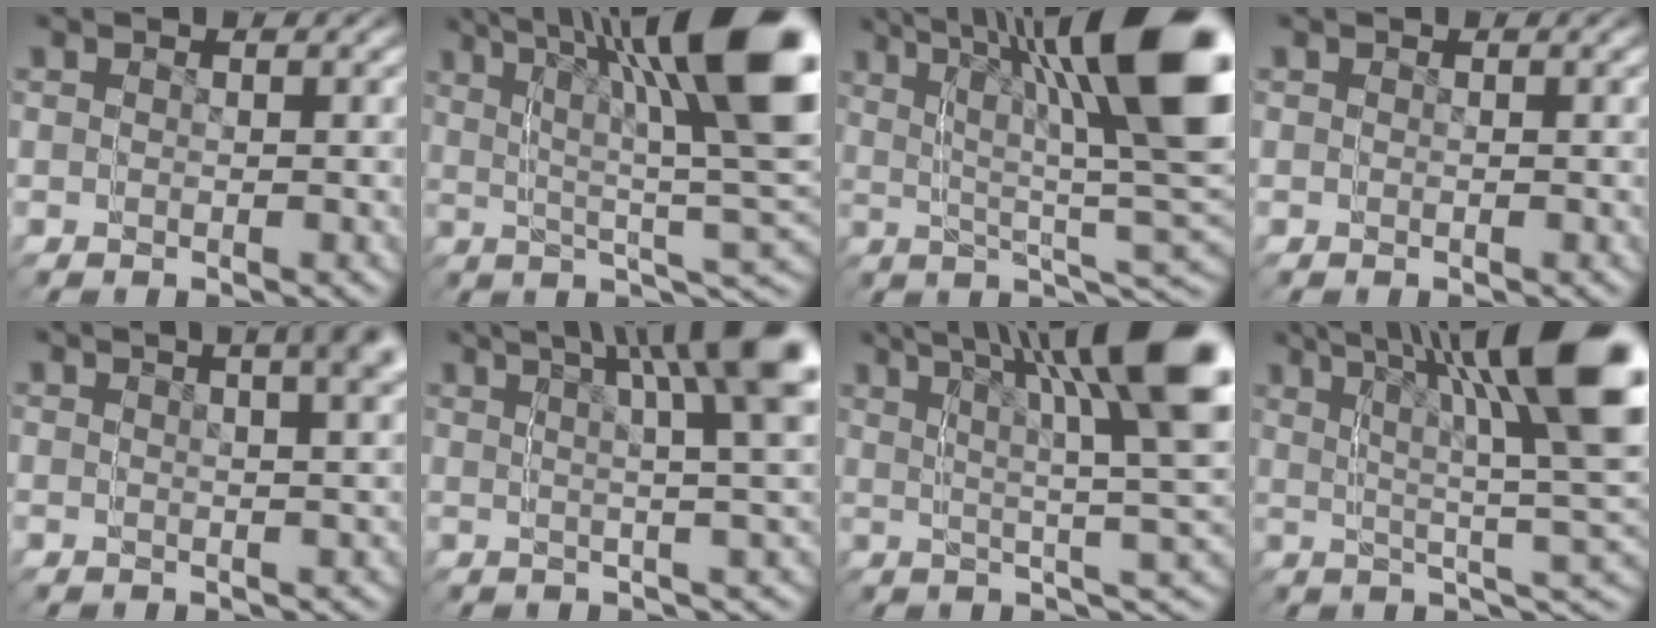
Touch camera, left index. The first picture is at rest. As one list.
[{"total": 12.4, "force": [5.4, 3.1, 10.8], "torque": [-0.151, 0.036, 0.069]}, {"total": 13.4, "force": [5.3, 4.0, 11.7], "torque": [-0.164, 0.036, 0.068]}, {"total": 0.0}, {"total": 2.8, "force": [1.2, -0.2, 2.5], "torque": [-0.018, 0.017, 0.019]}, {"total": 7.6, "force": [3.3, 0.5, 6.8], "torque": [-0.073, 0.035, 0.043]}, {"total": 9.9, "force": [5.0, 1.4, 8.4], "torque": [-0.112, 0.040, 0.061]}, {"total": 11.3, "force": [5.3, 2.3, 9.8], "torque": [-0.134, 0.037, 0.068]}]